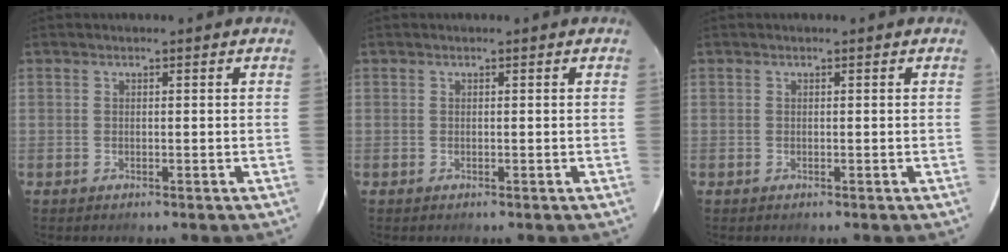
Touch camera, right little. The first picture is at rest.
{"total": 0.0}
{"total": 0.0}